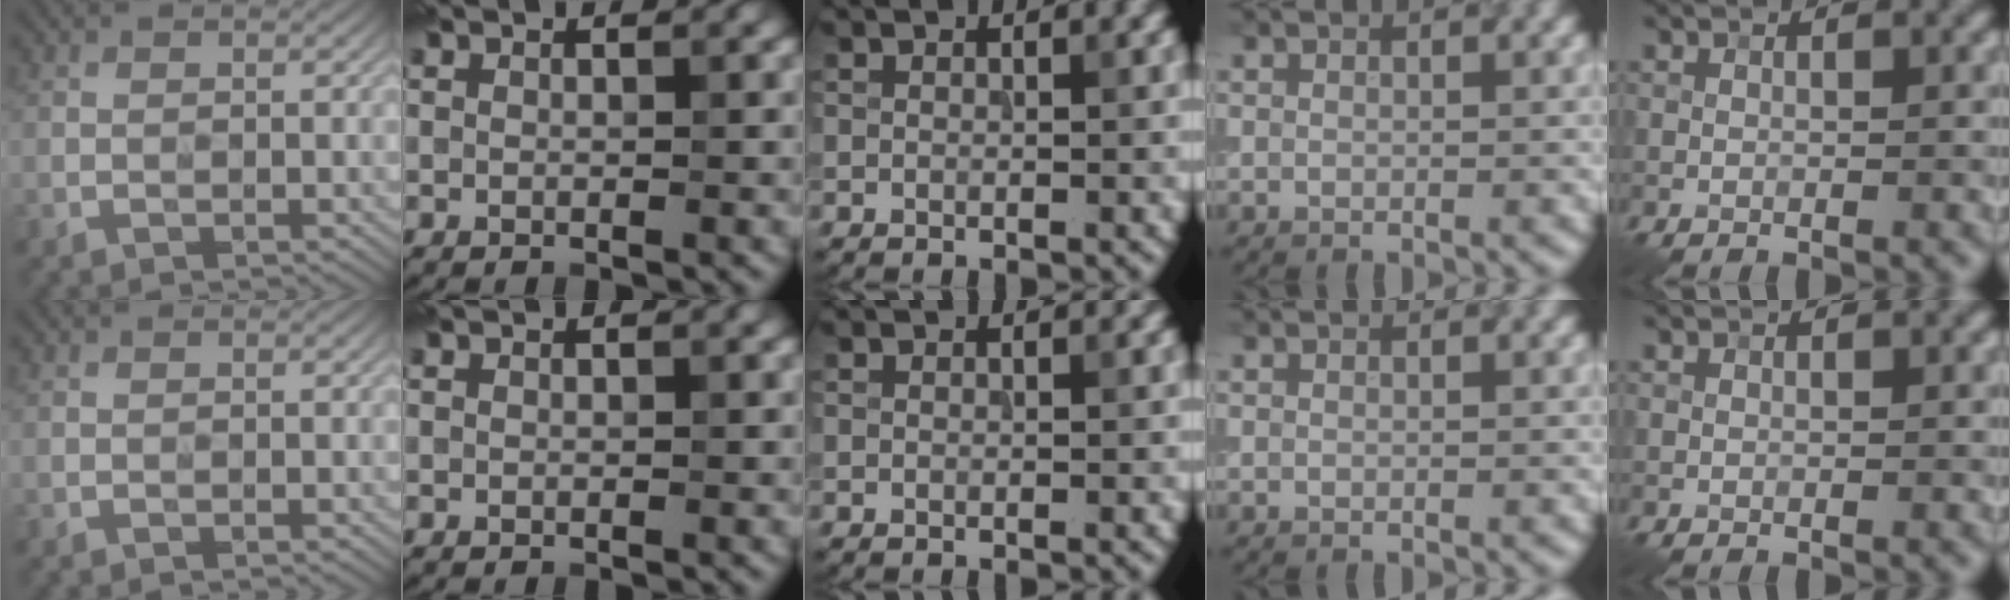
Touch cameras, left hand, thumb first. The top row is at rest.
{}